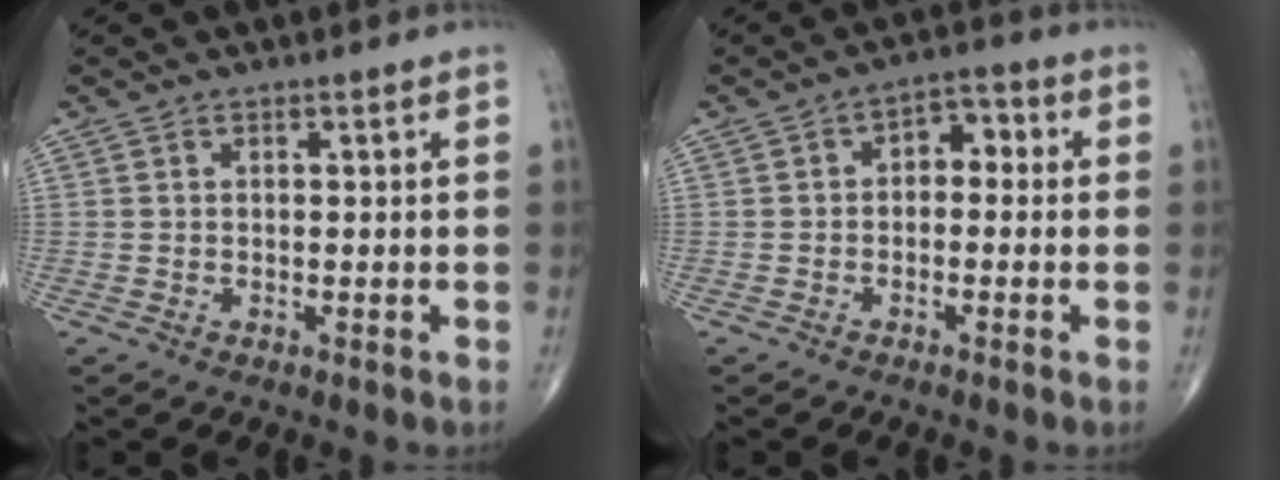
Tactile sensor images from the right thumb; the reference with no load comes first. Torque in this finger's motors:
{"motor_torque": [-0.12, 0.03, -0.08, -0.08, 0.02]}